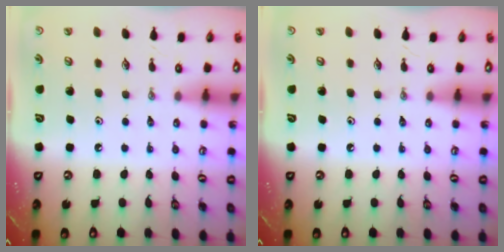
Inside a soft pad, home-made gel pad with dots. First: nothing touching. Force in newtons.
{"total": 0.0}